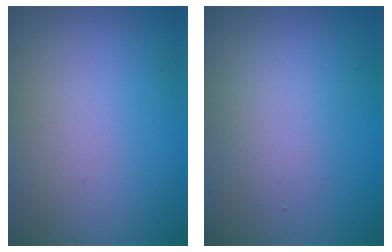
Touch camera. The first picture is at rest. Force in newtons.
{"total": 2.1, "press": 2.0, "slide": 0.1}